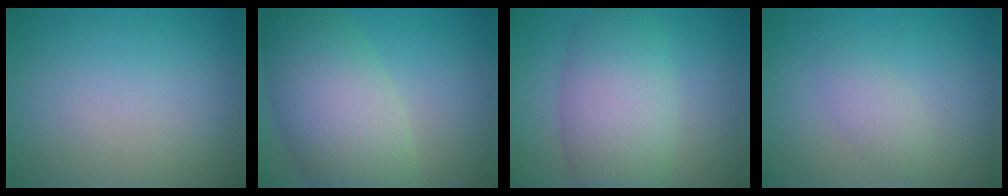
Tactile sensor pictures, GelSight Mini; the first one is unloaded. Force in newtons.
{"total": 8.6, "press": 8.6, "slide": 0.7}
{"total": 7.0, "press": 7.0, "slide": 0.3}
{"total": 1.7, "press": 1.7, "slide": 0.1}